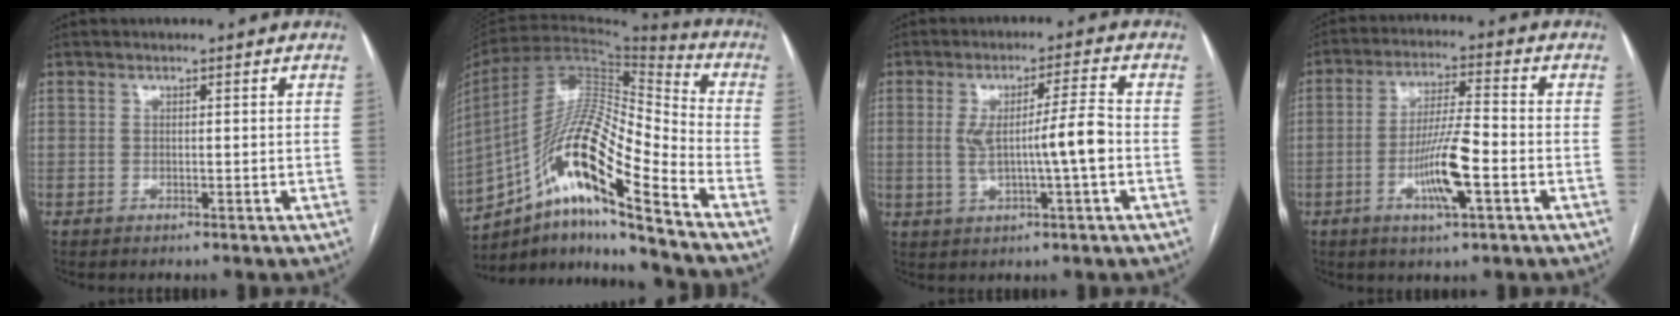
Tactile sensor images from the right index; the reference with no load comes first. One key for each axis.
{"total": 19.0, "fx": -10.9, "fy": 1.8, "fz": 15.5, "tx": -0.302, "ty": 0.011, "tz": -0.195}
{"total": 7.7, "fx": -0.7, "fy": -0.1, "fz": 7.7, "tx": -0.135, "ty": 0.007, "tz": -0.008}
{"total": 7.8, "fx": -2.7, "fy": 0.7, "fz": 7.3, "tx": -0.137, "ty": -0.002, "tz": -0.048}